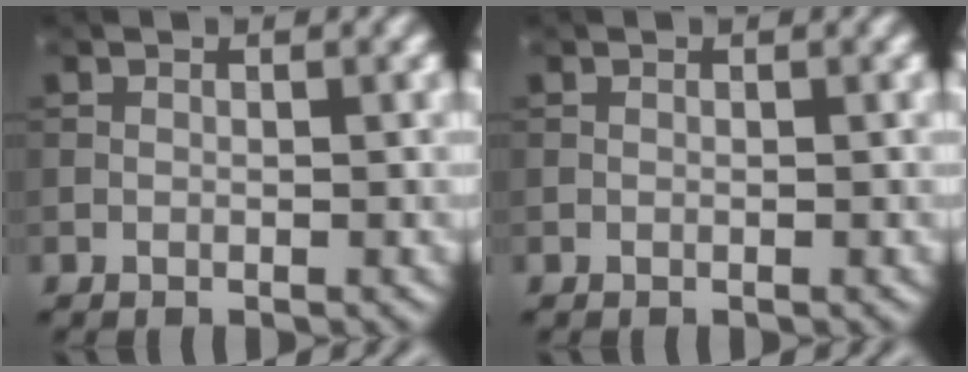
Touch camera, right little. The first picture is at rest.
{"total": 0.0}